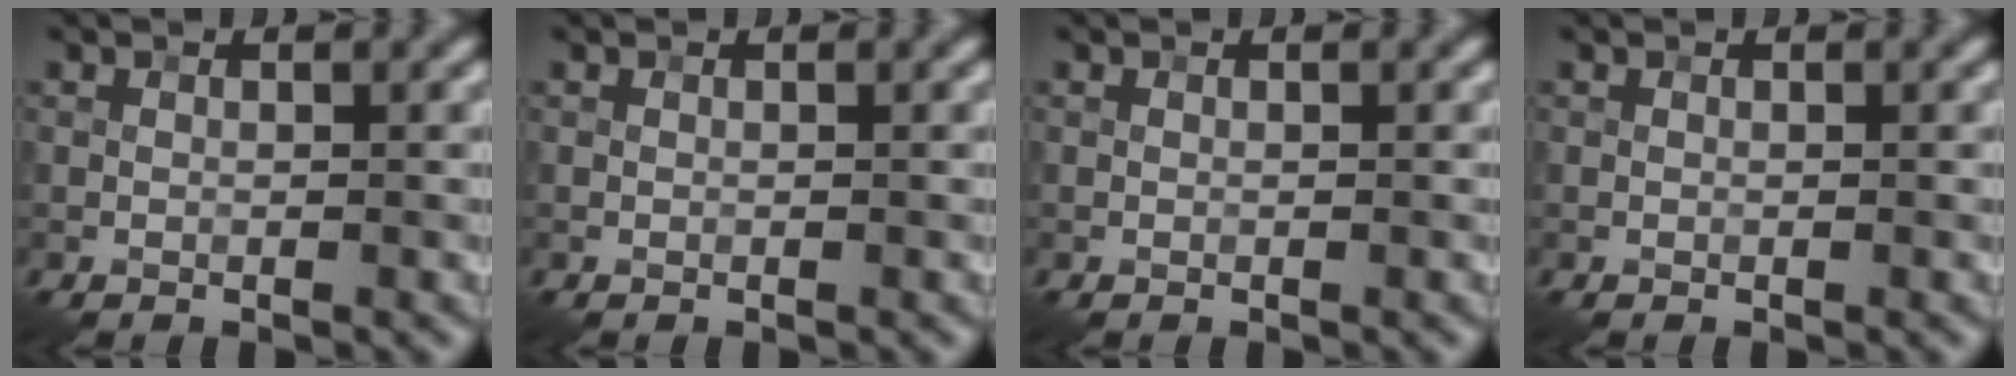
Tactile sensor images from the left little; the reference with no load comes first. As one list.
[{"total": 0.0}, {"total": 0.0}, {"total": 0.0}]